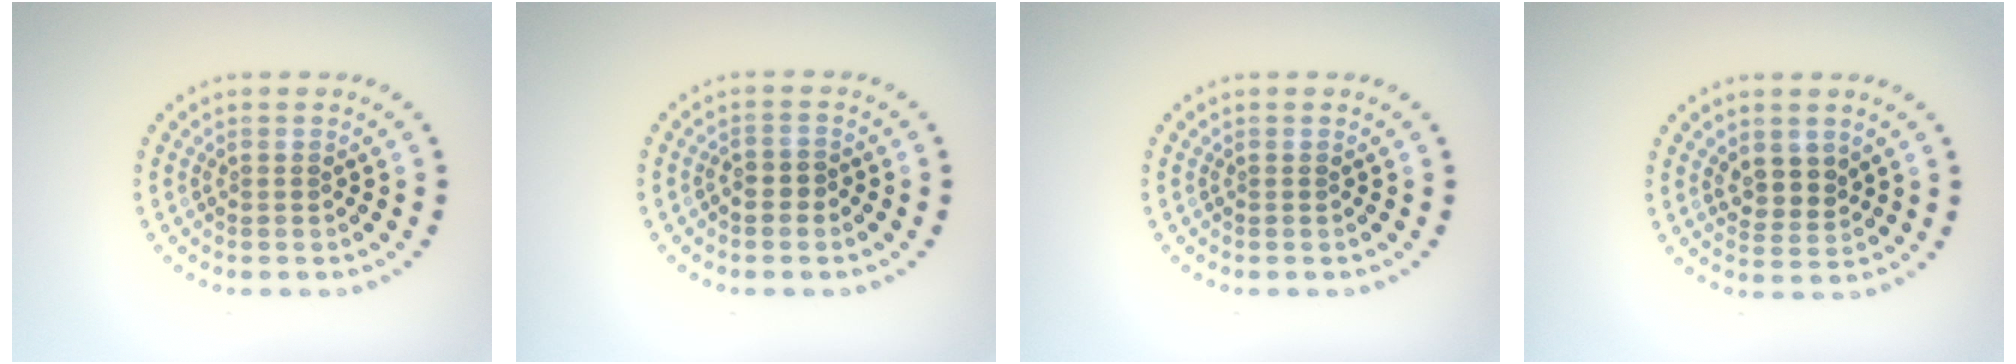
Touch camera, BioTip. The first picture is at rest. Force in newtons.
{"total": 1.1, "press": 0.9, "slide": 0.6}
{"total": 0.0}
{"total": 2.6, "press": 2.3, "slide": 1.1}